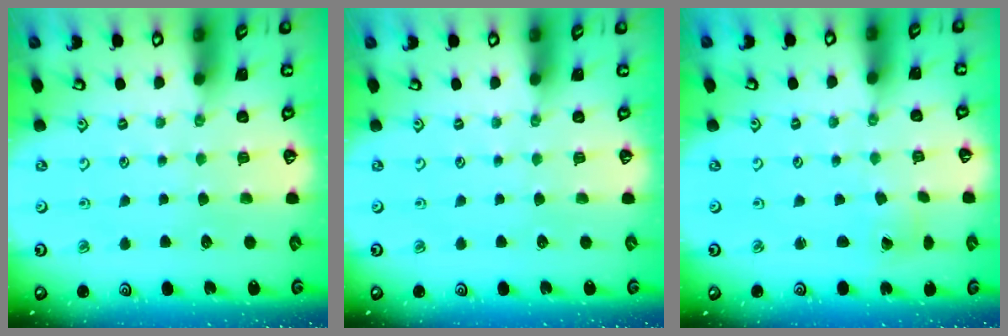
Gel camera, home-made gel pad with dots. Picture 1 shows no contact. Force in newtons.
{"total": 0.0}
{"total": 1.5, "press": 1.5, "slide": 0.1}